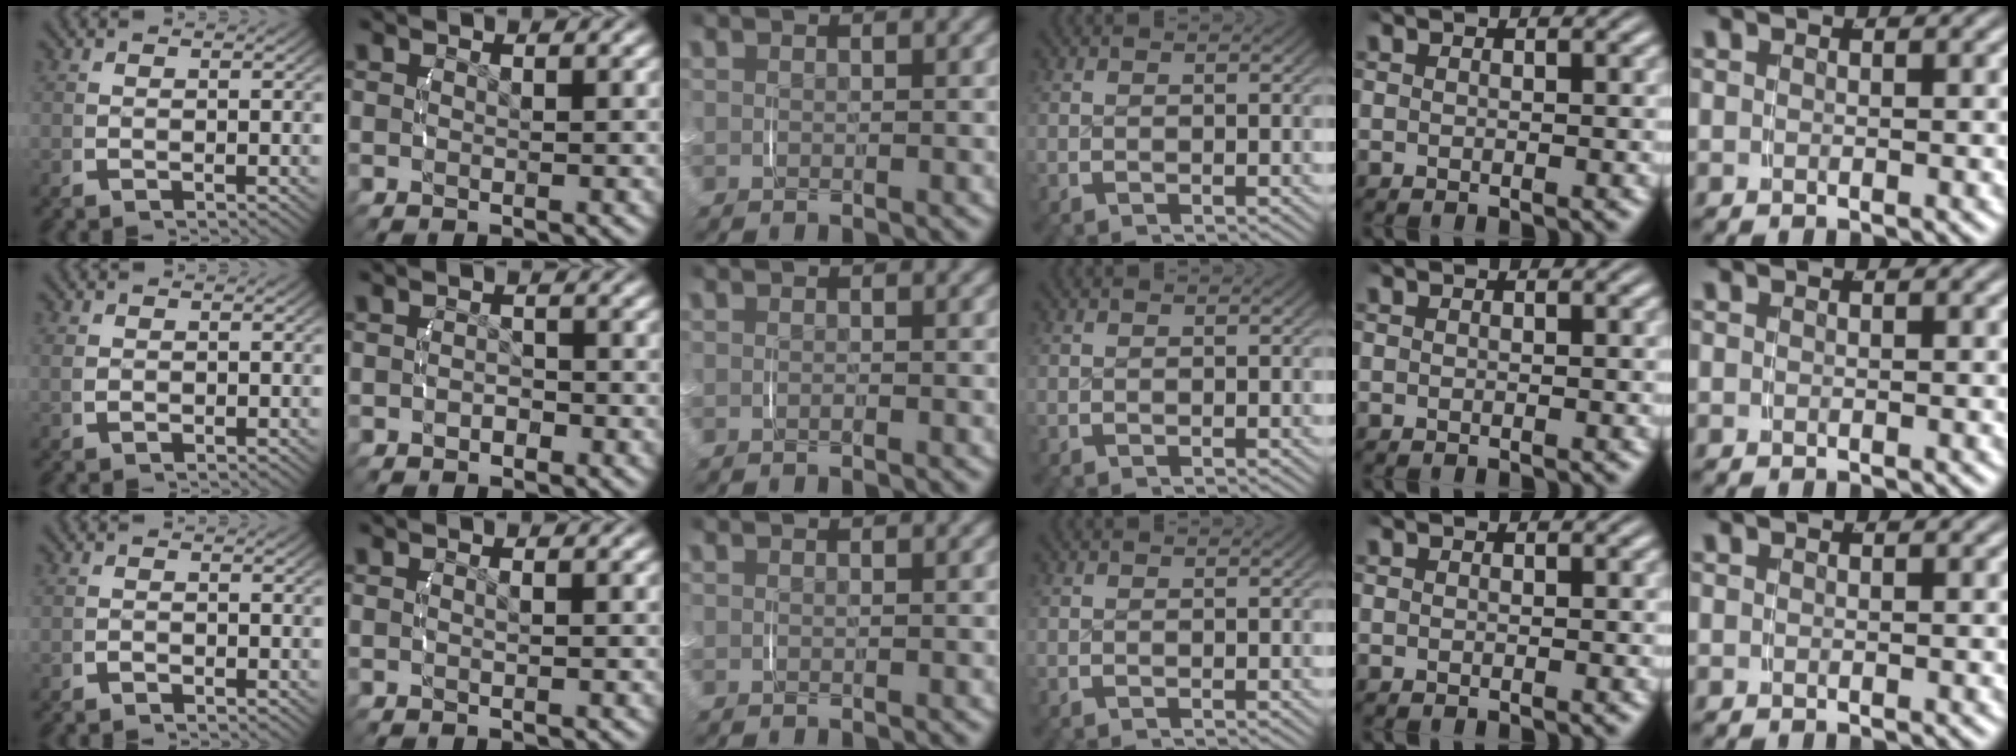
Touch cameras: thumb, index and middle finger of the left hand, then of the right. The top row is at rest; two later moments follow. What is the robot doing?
{"motion": "lift_and_place", "object": "small bumper sticker"}